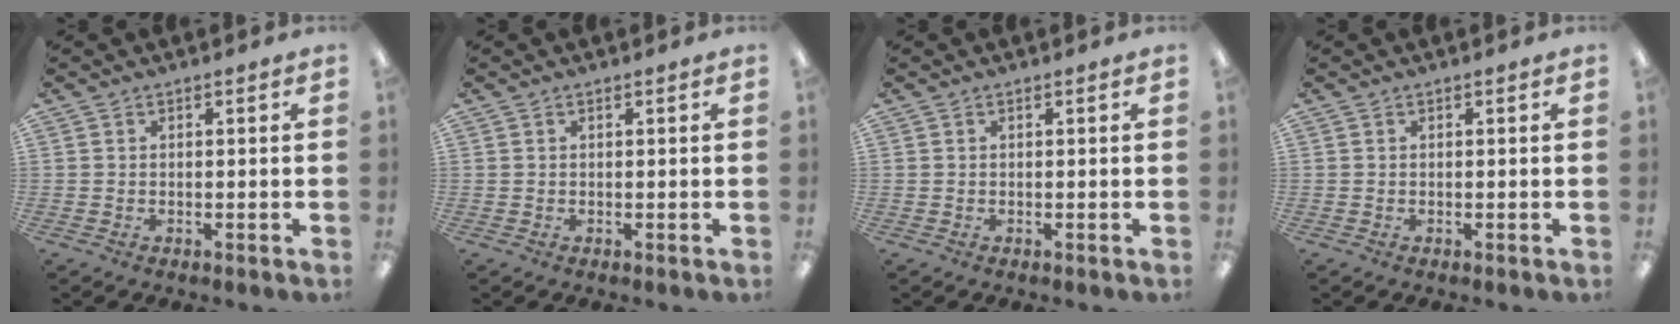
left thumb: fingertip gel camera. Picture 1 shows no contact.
{"total": 0.0}
{"total": 0.0}
{"total": 0.0}